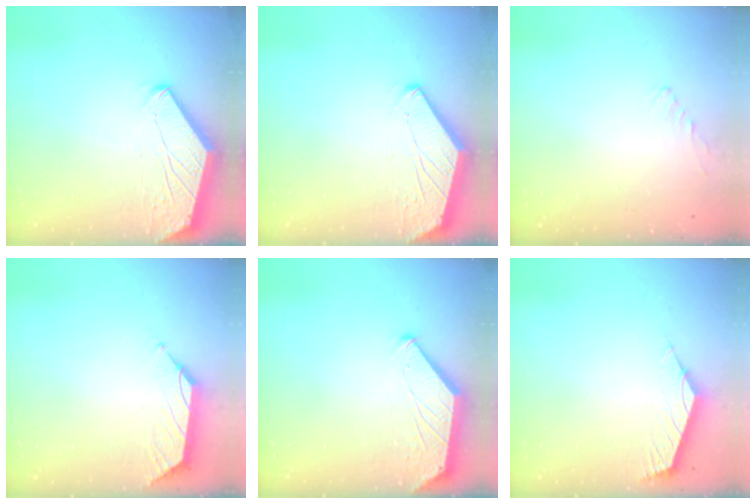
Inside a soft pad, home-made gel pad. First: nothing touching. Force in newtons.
{"total": 0.0}
{"total": 1.0, "press": 0.9, "slide": 0.4}
{"total": 0.9, "press": 0.7, "slide": 0.5}
{"total": 0.8, "press": 0.7, "slide": 0.3}
{"total": 2.5, "press": 2.5, "slide": 0.6}